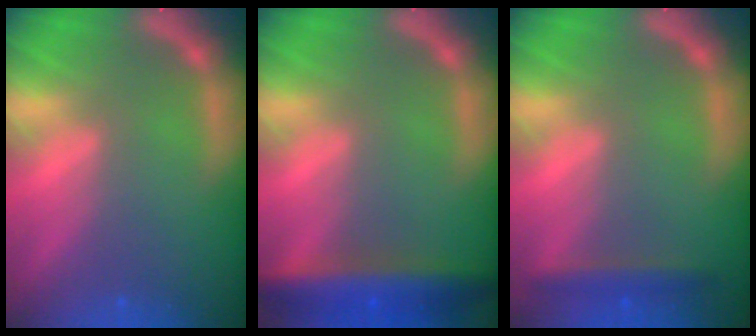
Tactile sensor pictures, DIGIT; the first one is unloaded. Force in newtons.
{"total": 6.5}
{"total": 2.4}